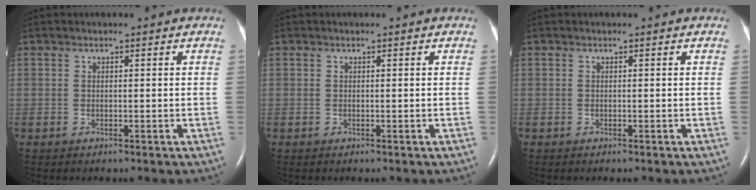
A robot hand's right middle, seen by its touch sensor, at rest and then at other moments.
{"total": 0.0}
{"total": 0.0}